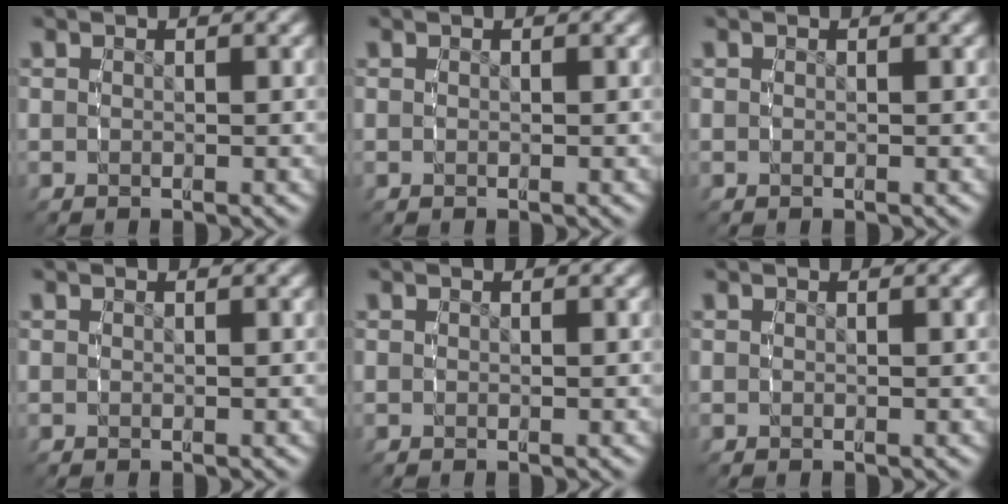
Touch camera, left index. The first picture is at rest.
{"total": 0.0}
{"total": 0.0}
{"total": 0.0}
{"total": 0.0}
{"total": 0.0}